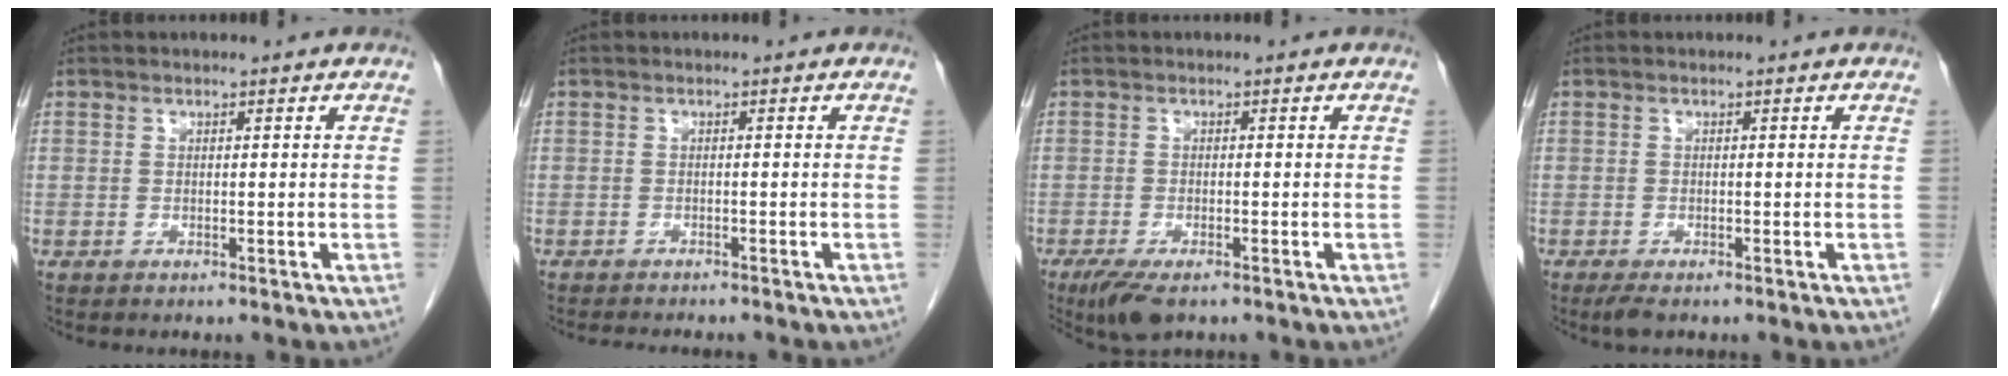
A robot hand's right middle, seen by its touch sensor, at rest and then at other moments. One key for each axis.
{"total": 5.3, "fx": -4.8, "fy": 1.0, "fz": 2.1, "tx": -0.026, "ty": -0.007, "tz": -0.065}
{"total": 5.1, "fx": -3.6, "fy": 1.6, "fz": 3.3, "tx": -0.062, "ty": -0.011, "tz": -0.060}
{"total": 1.9, "fx": -1.4, "fy": 0.5, "fz": 1.2, "tx": -0.027, "ty": -0.006, "tz": -0.023}